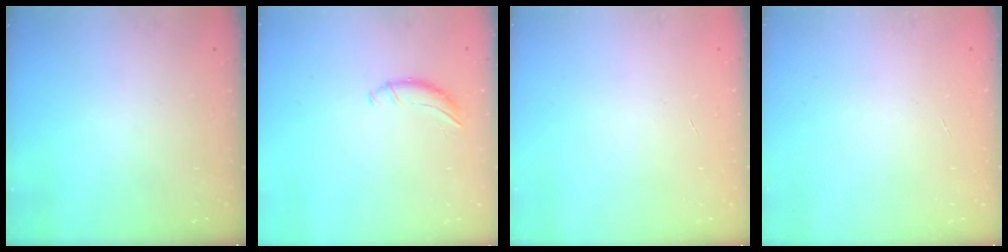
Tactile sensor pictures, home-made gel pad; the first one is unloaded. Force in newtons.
{"total": 0.0}
{"total": 0.0}
{"total": 0.0}